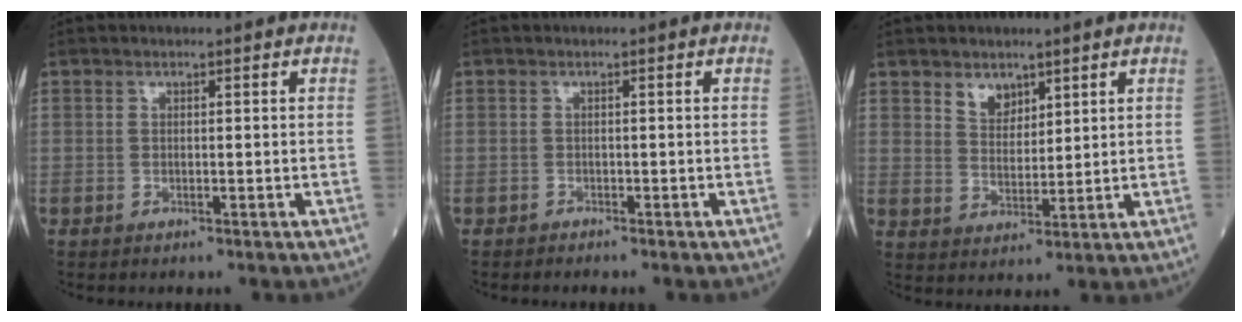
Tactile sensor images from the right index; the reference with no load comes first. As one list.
[{"total": 0.9, "force": [-0.8, 0.2, 0.2], "torque": [-0.007, -0.001, -0.013]}, {"total": 3.9, "force": [2.7, 2.3, 1.7], "torque": [-0.030, -0.001, 0.054]}]